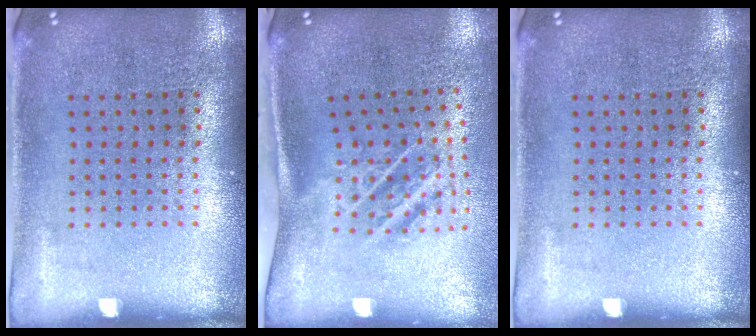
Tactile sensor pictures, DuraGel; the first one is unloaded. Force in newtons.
{"total": 2.0, "press": 1.2, "slide": 1.6}
{"total": 0.0}